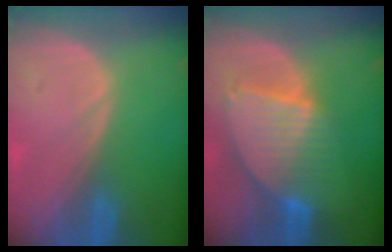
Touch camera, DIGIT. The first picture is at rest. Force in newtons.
{"total": 8.6, "press": 7.5, "slide": 4.1}